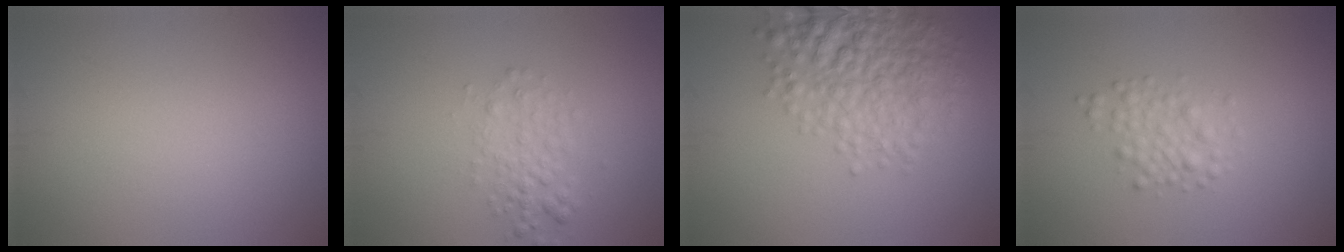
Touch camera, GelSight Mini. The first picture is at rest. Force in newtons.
{"total": 2.2, "press": 2.2, "slide": 0.1}
{"total": 6.4, "press": 6.4, "slide": 0.2}
{"total": 2.1, "press": 2.1, "slide": 0.0}